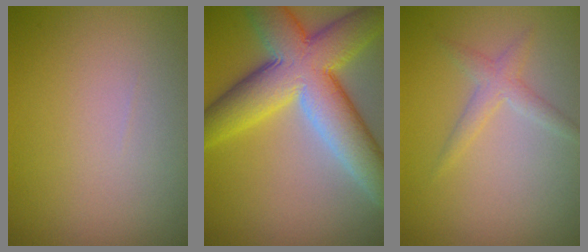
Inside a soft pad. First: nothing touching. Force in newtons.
{"total": 11.0, "press": 11.0, "slide": 0.5}
{"total": 1.8, "press": 1.8, "slide": 0.1}